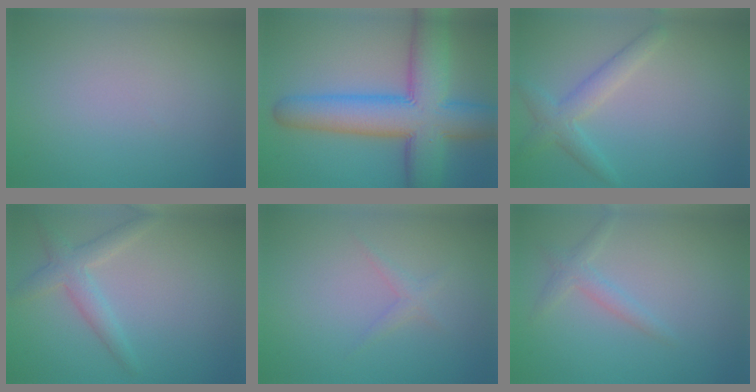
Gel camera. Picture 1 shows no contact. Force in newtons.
{"total": 11.3, "press": 11.3, "slide": 0.3}
{"total": 2.7, "press": 2.7, "slide": 0.1}
{"total": 2.8, "press": 2.8, "slide": 0.1}
{"total": 1.0, "press": 1.0, "slide": 0.0}
{"total": 1.7, "press": 1.7, "slide": 0.0}